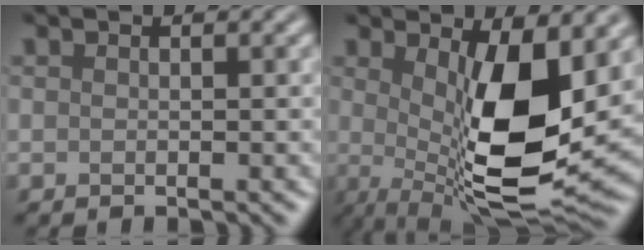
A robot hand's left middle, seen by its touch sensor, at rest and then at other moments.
{"total": 10.8, "force": [0.5, 3.5, 10.2], "torque": [-0.165, -0.024, 0.019]}